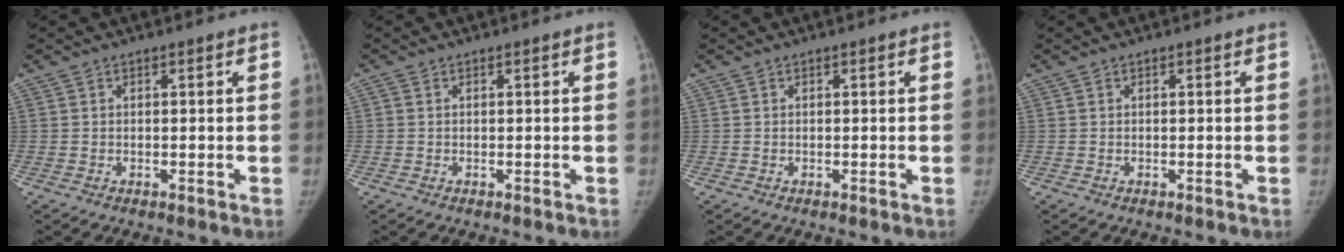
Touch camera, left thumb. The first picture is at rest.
{"total": 0.6, "force": [0.3, 0.3, 0.4], "torque": [-0.012, 0.004, 0.005]}
{"total": 0.0}
{"total": 0.0}